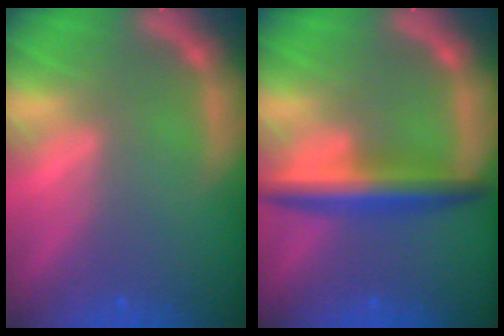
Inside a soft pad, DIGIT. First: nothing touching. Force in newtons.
{"total": 5.0}